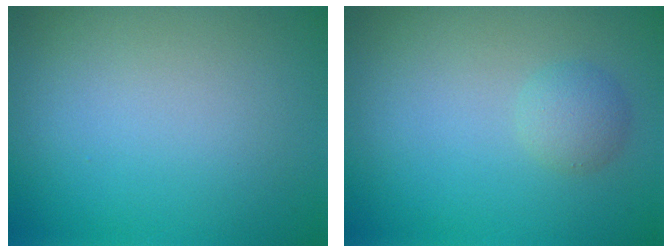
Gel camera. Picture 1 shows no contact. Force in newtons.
{"total": 1.6, "press": 1.6, "slide": 0.1}